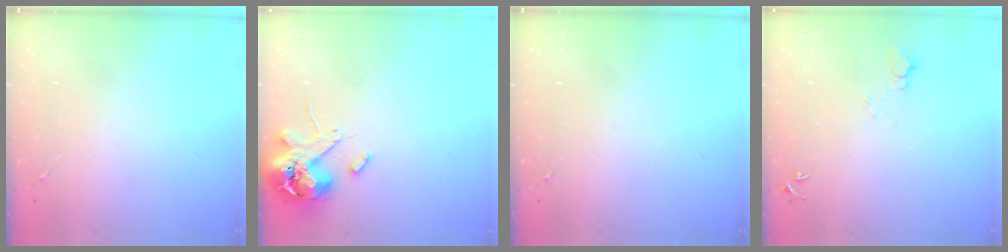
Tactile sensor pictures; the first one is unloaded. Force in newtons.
{"total": 12.8, "press": 12.6, "slide": 2.0}
{"total": 0.0}
{"total": 4.2, "press": 4.1, "slide": 0.5}